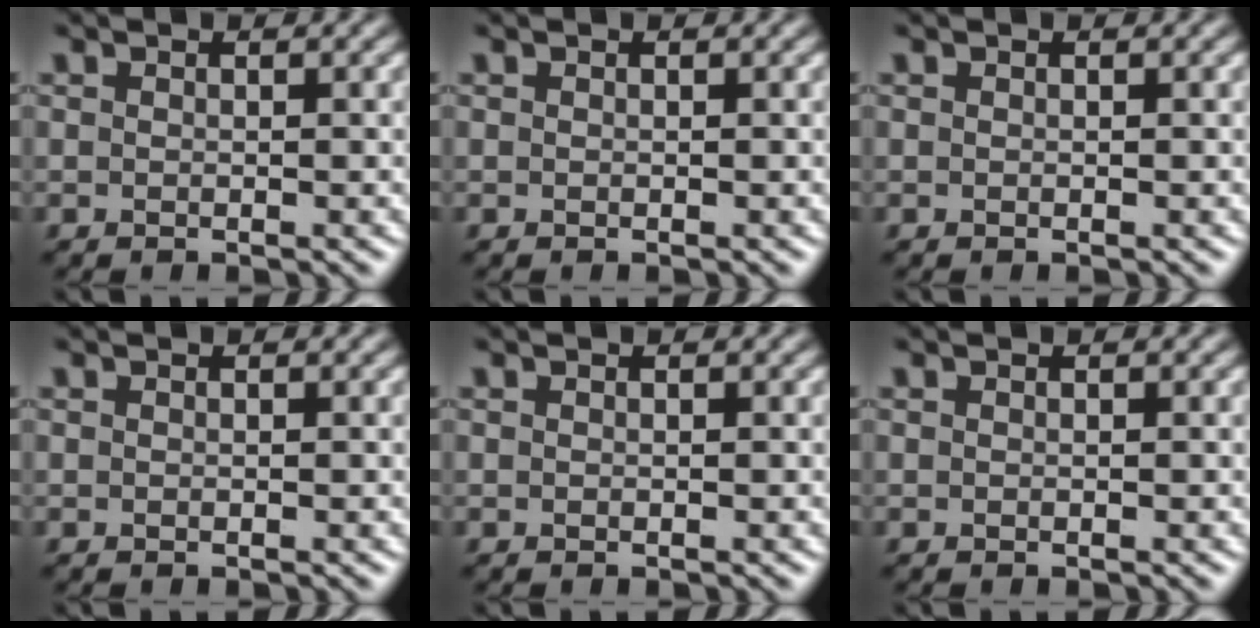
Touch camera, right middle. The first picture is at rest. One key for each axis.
{"total": 0.0}
{"total": 0.0}
{"total": 0.0}
{"total": 0.0}
{"total": 0.0}